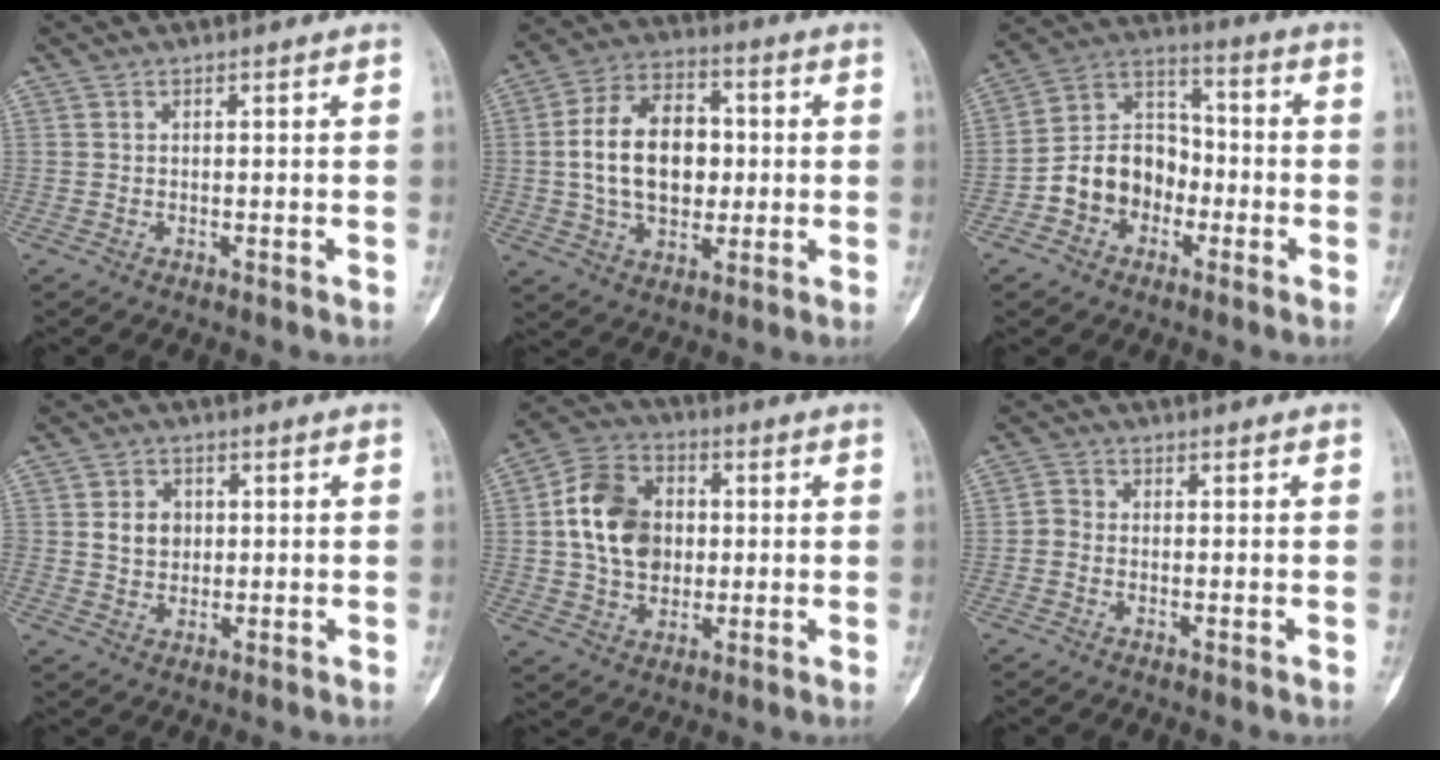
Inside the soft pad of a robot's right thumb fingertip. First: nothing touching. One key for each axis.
{"total": 15.8, "fx": 0.5, "fy": 10.6, "fz": 11.8, "tx": -0.178, "ty": 0.019, "tz": 0.009}
{"total": 12.2, "fx": -3.8, "fy": 9.8, "fz": 6.3, "tx": -0.072, "ty": 0.056, "tz": -0.077}
{"total": 5.2, "fx": 0.7, "fy": 4.3, "fz": 2.8, "tx": -0.026, "ty": 0.000, "tz": 0.013}
{"total": 14.6, "fx": 1.3, "fy": 11.5, "fz": 8.8, "tx": -0.130, "ty": 0.016, "tz": 0.020}
{"total": 1.9, "fx": -0.7, "fy": 1.5, "fz": 0.9, "tx": -0.010, "ty": 0.005, "tz": -0.022}